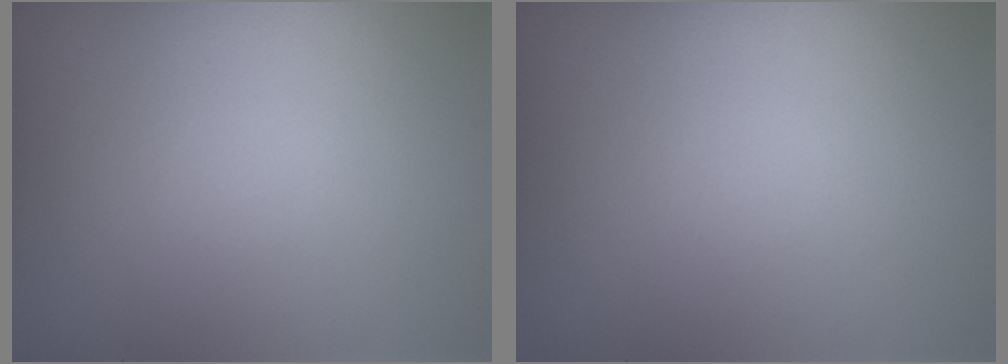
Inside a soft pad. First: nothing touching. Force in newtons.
{"total": 0.0}